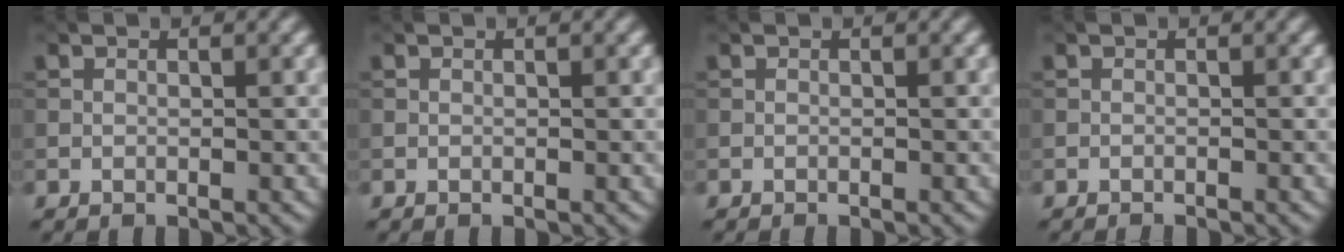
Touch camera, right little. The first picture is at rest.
{"total": 0.0}
{"total": 0.0}
{"total": 0.6, "force": [-0.6, 0.1, 0.2], "torque": [0.002, 0.000, -0.011]}